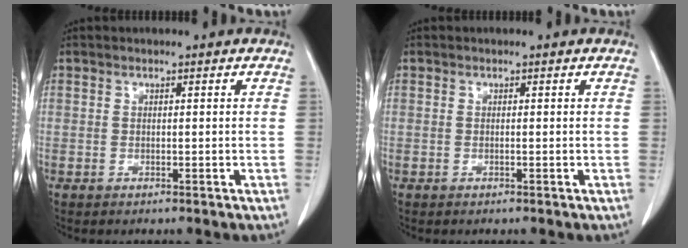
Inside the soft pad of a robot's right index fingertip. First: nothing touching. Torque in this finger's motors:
{"motor_torque": [0.12, -0.08, 0.02, 0.01]}